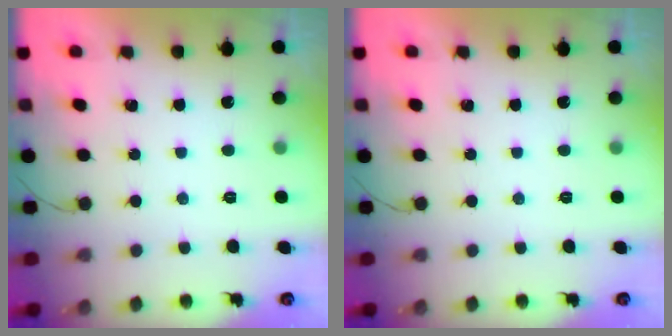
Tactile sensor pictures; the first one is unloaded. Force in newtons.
{"total": 0.0}